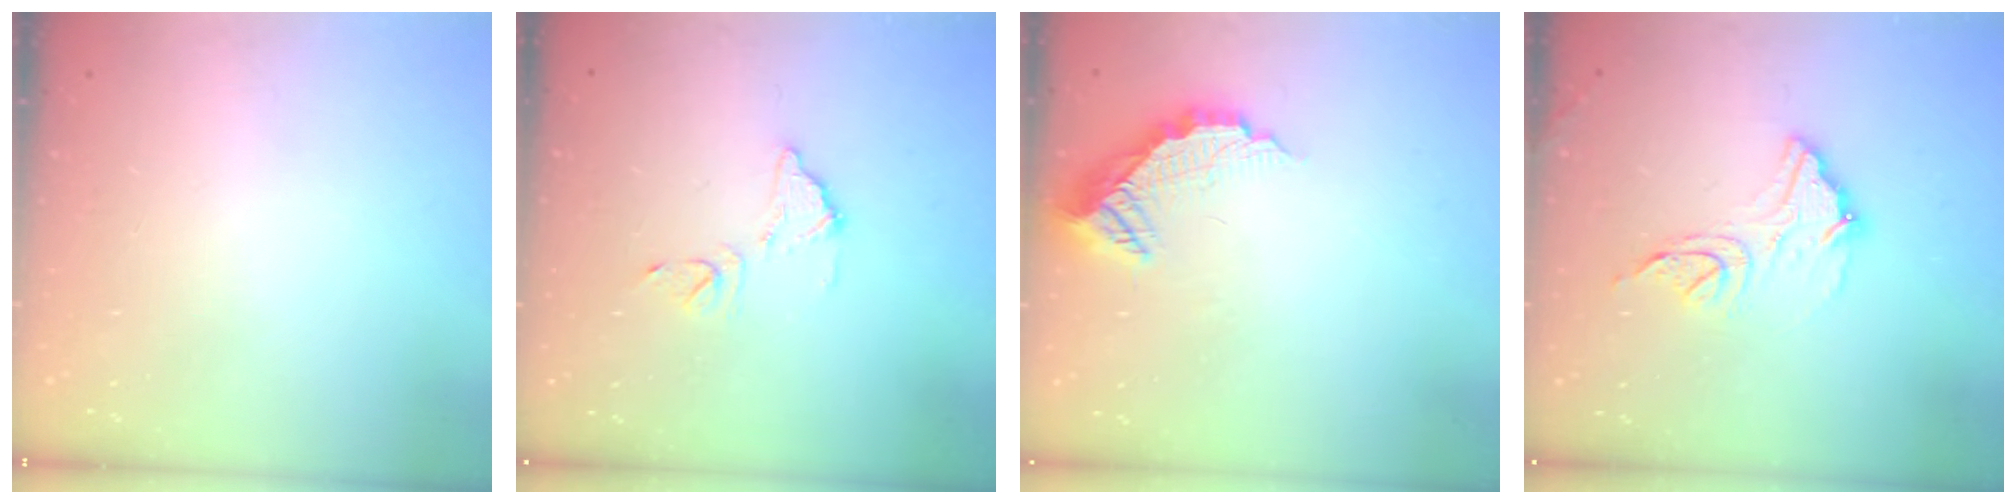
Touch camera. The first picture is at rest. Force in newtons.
{"total": 8.8, "press": 8.7, "slide": 0.7}
{"total": 9.2, "press": 9.1, "slide": 0.7}
{"total": 12.2, "press": 12.2, "slide": 0.6}